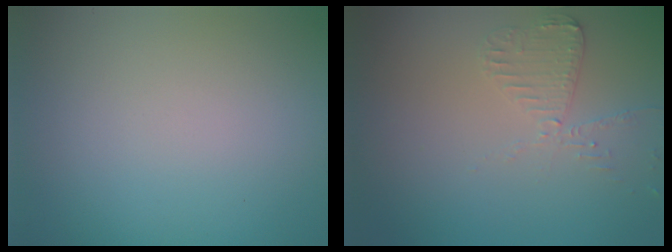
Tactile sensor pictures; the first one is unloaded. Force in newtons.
{"total": 2.4, "press": 2.4, "slide": 0.2}